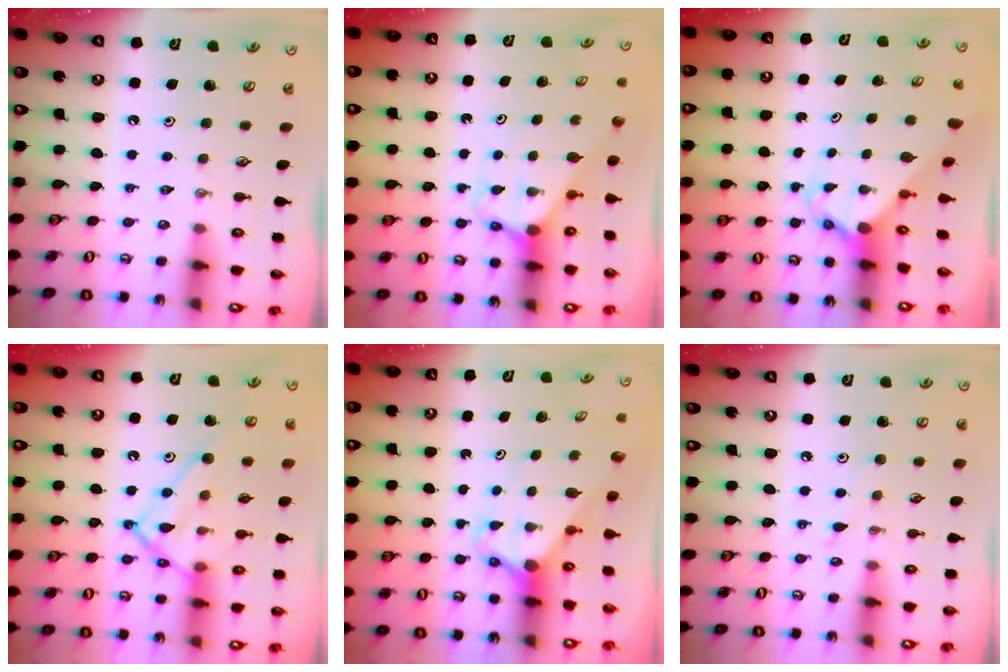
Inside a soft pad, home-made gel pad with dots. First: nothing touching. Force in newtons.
{"total": 2.5, "press": 2.5, "slide": 0.2}
{"total": 2.8, "press": 2.8, "slide": 0.3}
{"total": 15.1, "press": 15.0, "slide": 1.4}
{"total": 3.0, "press": 3.0, "slide": 0.2}
{"total": 2.7, "press": 2.7, "slide": 0.5}